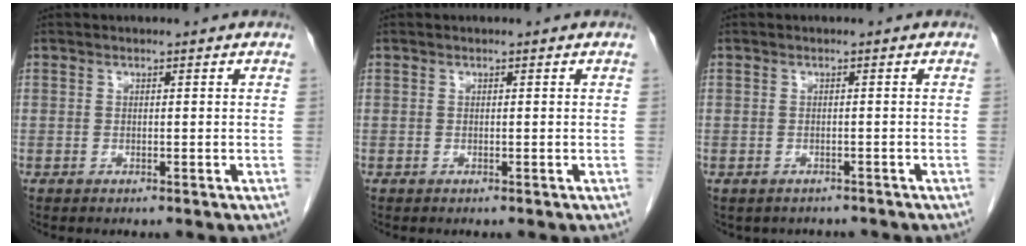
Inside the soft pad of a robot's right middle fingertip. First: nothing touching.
{"total": 0.0}
{"total": 3.4, "force": [-2.9, 1.8, 0.3], "torque": [-0.005, 0.007, -0.035]}